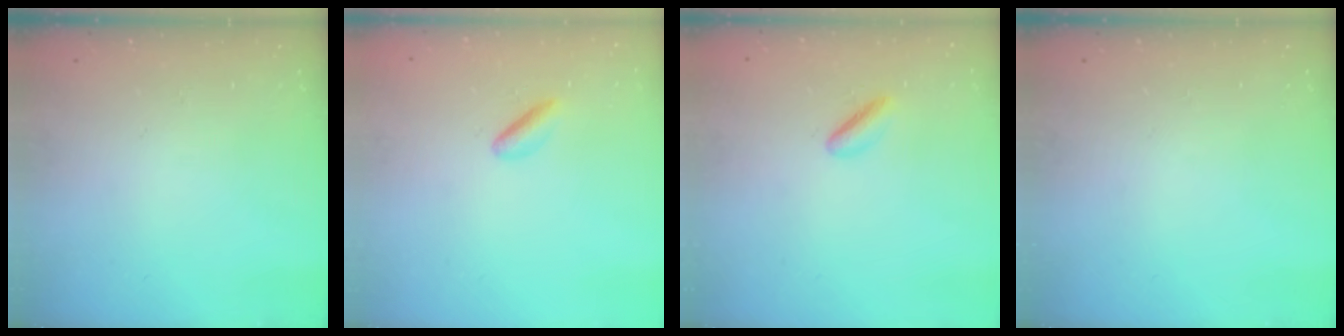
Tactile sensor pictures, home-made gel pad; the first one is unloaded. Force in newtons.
{"total": 2.9, "press": 2.6, "slide": 1.2}
{"total": 3.3, "press": 3.2, "slide": 0.8}
{"total": 0.0}